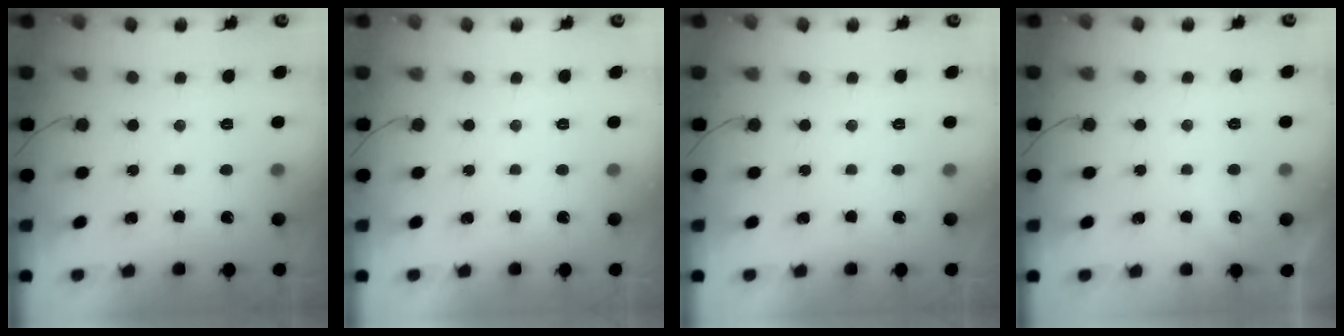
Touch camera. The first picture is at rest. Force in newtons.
{"total": 0.0}
{"total": 0.0}
{"total": 2.2, "press": 2.2, "slide": 0.3}